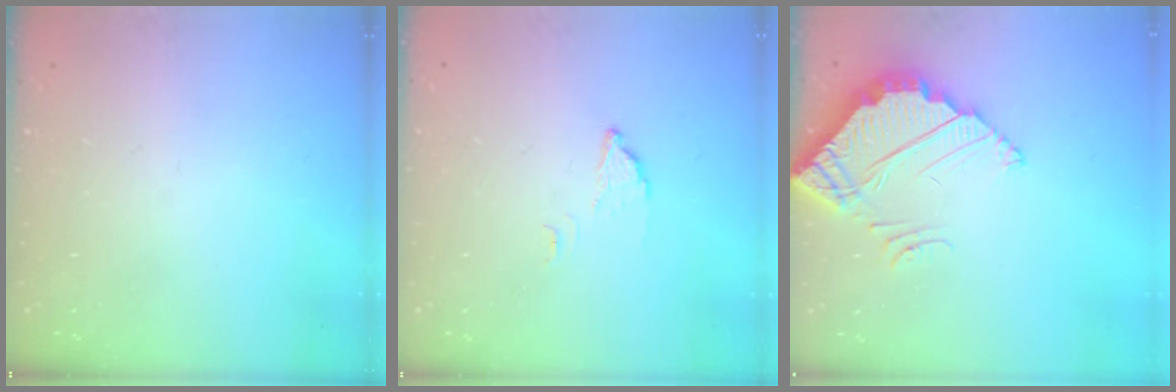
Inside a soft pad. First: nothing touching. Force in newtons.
{"total": 2.5, "press": 2.5, "slide": 0.1}
{"total": 4.0, "press": 4.0, "slide": 0.3}